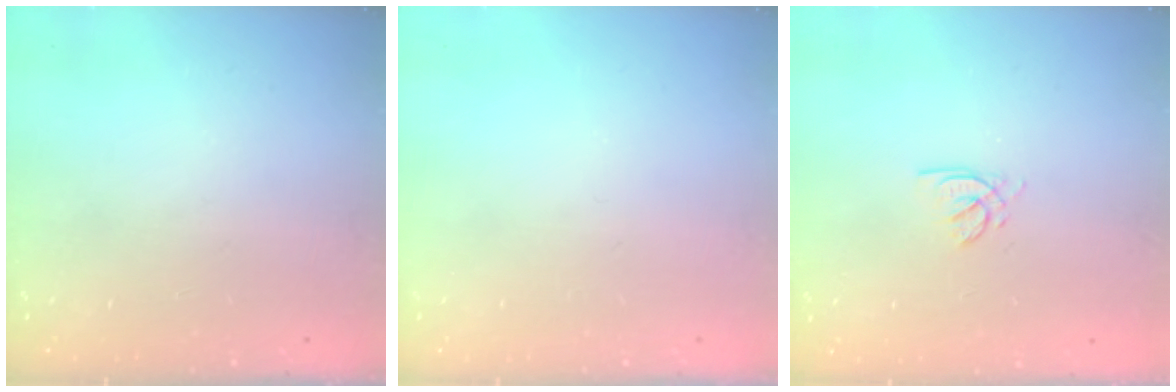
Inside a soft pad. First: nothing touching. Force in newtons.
{"total": 0.0}
{"total": 2.0, "press": 2.0, "slide": 0.4}